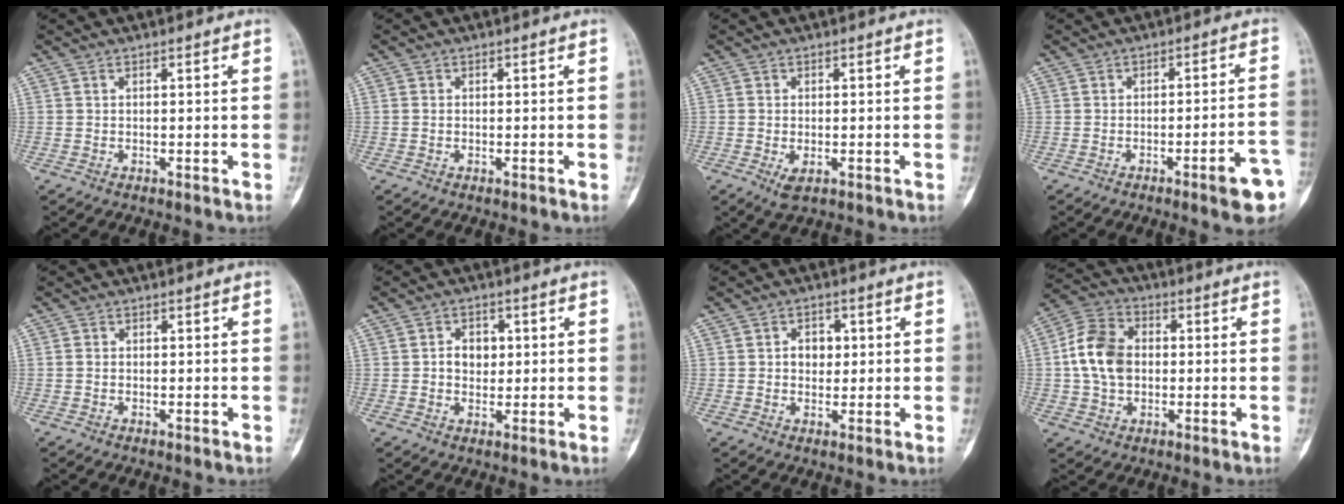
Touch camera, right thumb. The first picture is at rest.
{"total": 0.5, "force": [0.0, 0.5, -0.1], "torque": [0.004, 0.003, -0.001]}
{"total": 2.6, "force": [-0.9, 1.3, 2.1], "torque": [-0.036, -0.003, -0.012]}
{"total": 3.9, "force": [-2.1, 0.9, 3.2], "torque": [-0.034, 0.018, -0.023]}
{"total": 0.7, "force": [0.0, 0.7, -0.1], "torque": [0.004, 0.003, -0.002]}
{"total": 4.5, "force": [0.7, 3.8, 2.5], "torque": [-0.009, 0.003, 0.009]}
{"total": 4.0, "force": [0.8, 3.3, 2.1], "torque": [-0.003, 0.003, 0.009]}
{"total": 10.9, "force": [0.1, 8.2, 7.1], "torque": [-0.116, 0.023, -0.006]}